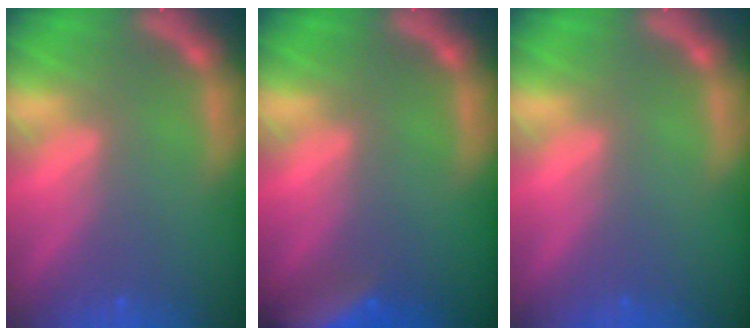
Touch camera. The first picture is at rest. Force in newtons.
{"total": 7.5}
{"total": 0.0}